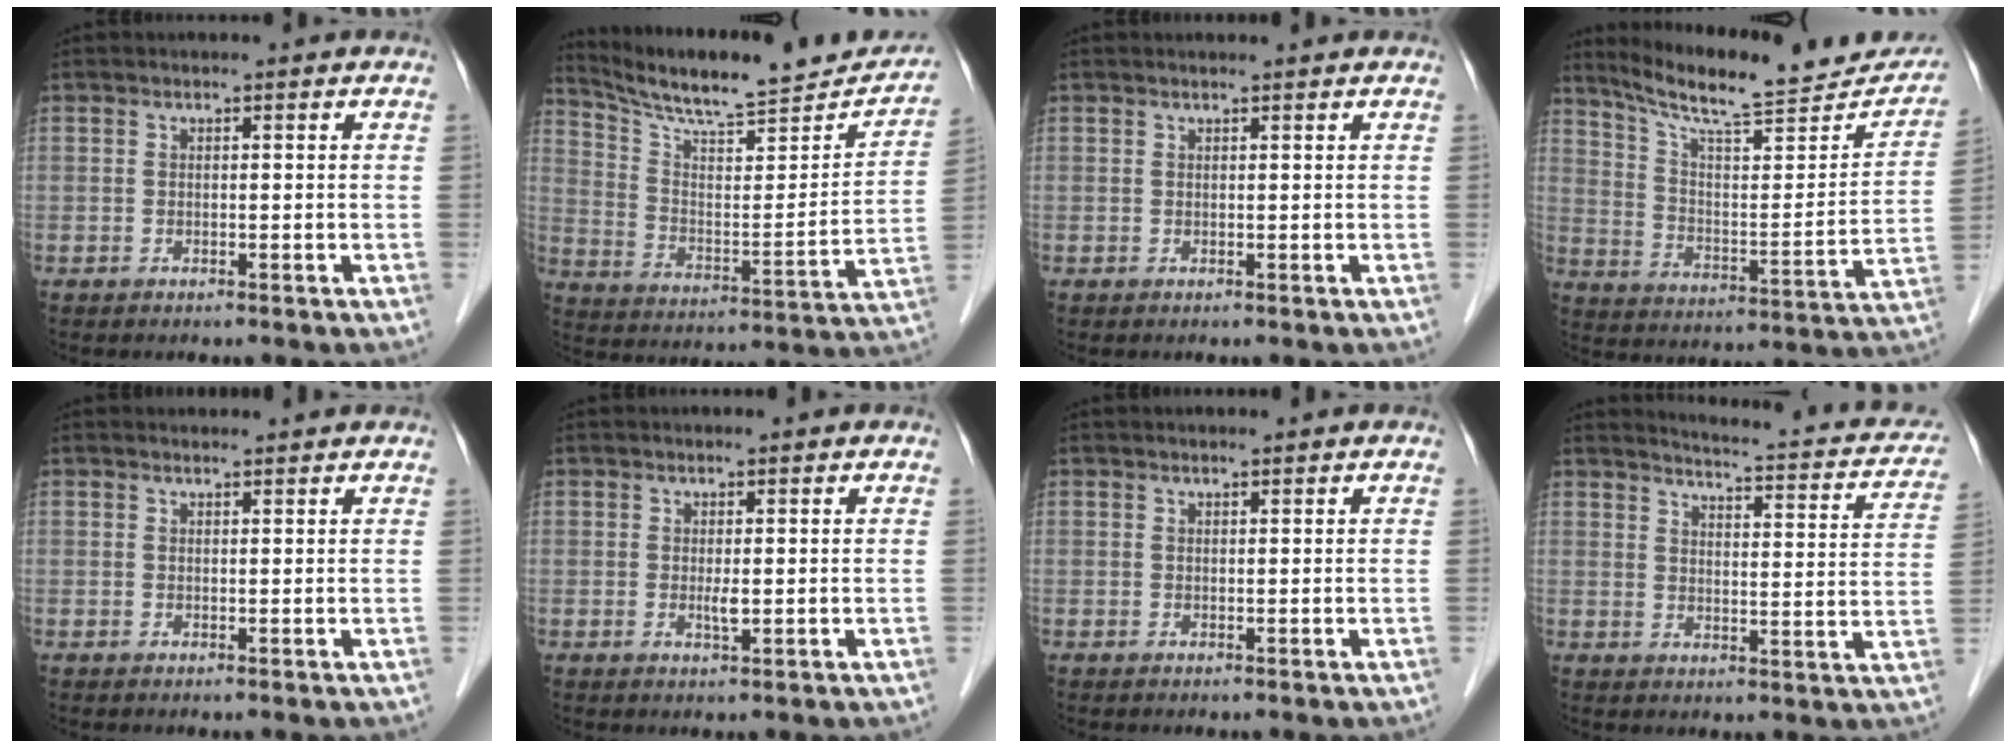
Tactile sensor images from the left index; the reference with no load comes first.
{"total": 20.6, "force": [19.0, 2.9, 7.6], "torque": [-0.121, -0.025, 0.279]}
{"total": 1.5, "force": [1.4, 0.0, 0.3], "torque": [-0.008, 0.009, 0.020]}
{"total": 22.1, "force": [19.6, 3.5, 9.6], "torque": [-0.142, -0.023, 0.280]}
{"total": 2.1, "force": [2.1, 0.2, 0.3], "torque": [-0.011, 0.013, 0.028]}
{"total": 1.3, "force": [0.1, 0.2, 1.3], "torque": [-0.027, -0.004, 0.003]}
{"total": 0.7, "force": [0.6, 0.0, 0.3], "torque": [-0.008, 0.004, 0.011]}
{"total": 15.5, "force": [13.7, 3.2, 6.3], "torque": [-0.069, -0.020, 0.145]}